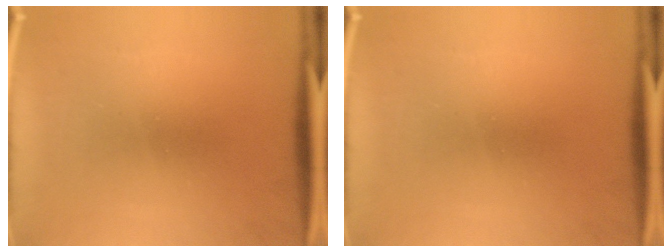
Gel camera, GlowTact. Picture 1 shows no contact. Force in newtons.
{"total": 0.0}